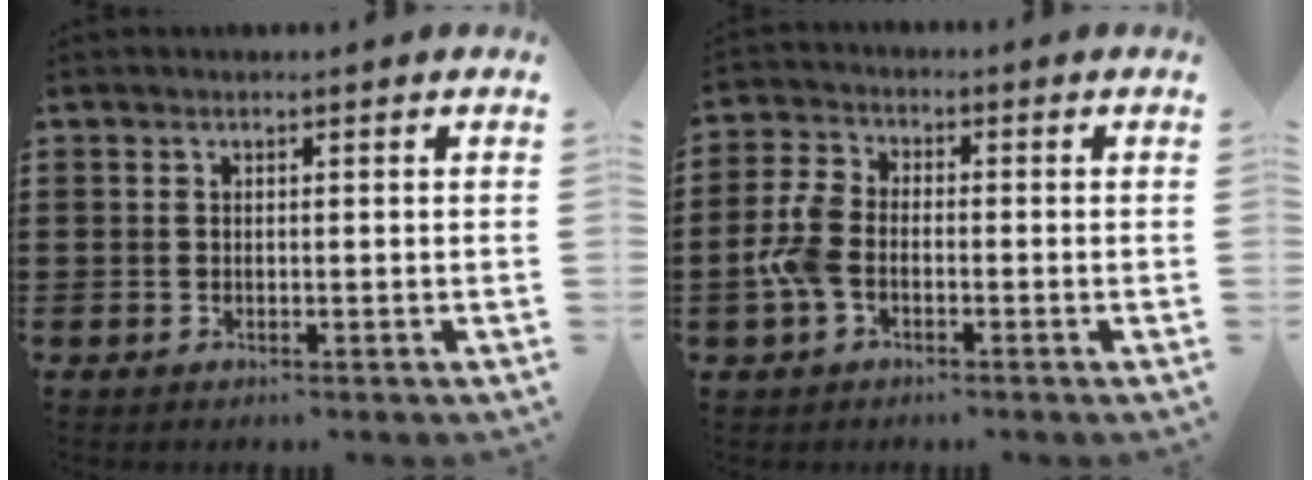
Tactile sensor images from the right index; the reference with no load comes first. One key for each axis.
{"total": 5.6, "fx": -1.7, "fy": 3.3, "fz": 4.1, "tx": -0.115, "ty": -0.005, "tz": -0.041}